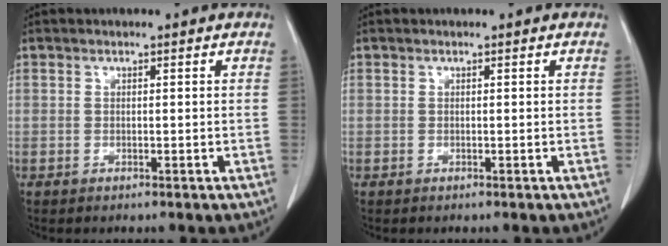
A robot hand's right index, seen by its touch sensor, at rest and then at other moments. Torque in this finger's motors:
{"motor_torque": [0.00, 0.00, 0.00, 0.00]}